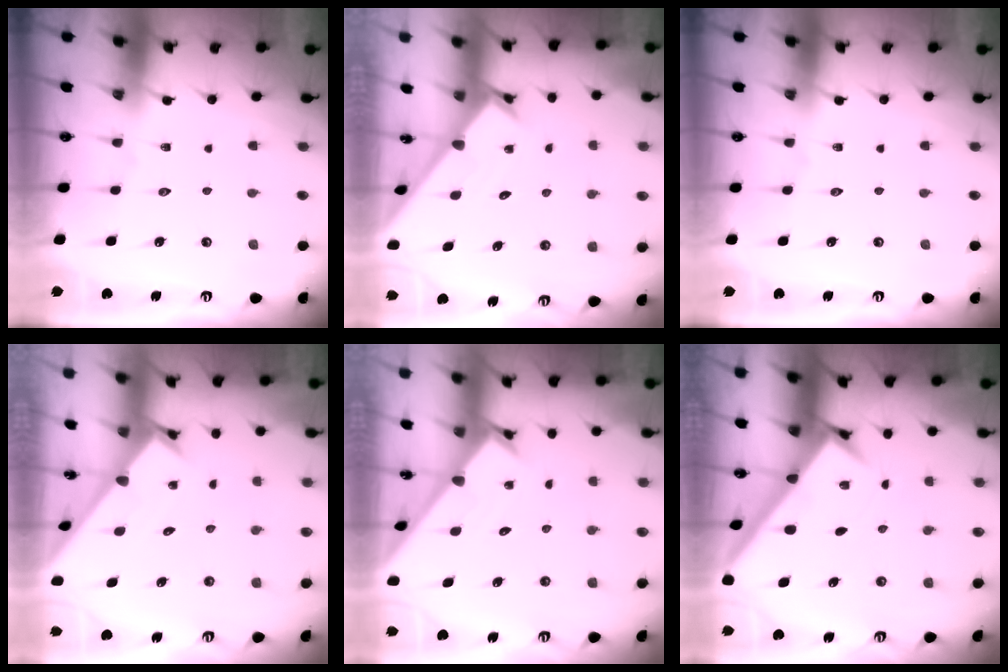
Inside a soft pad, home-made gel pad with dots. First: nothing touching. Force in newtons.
{"total": 1.8, "press": 1.8, "slide": 0.1}
{"total": 0.0}
{"total": 1.7, "press": 1.7, "slide": 0.1}
{"total": 1.8, "press": 1.8, "slide": 0.1}
{"total": 2.7, "press": 2.7, "slide": 0.3}